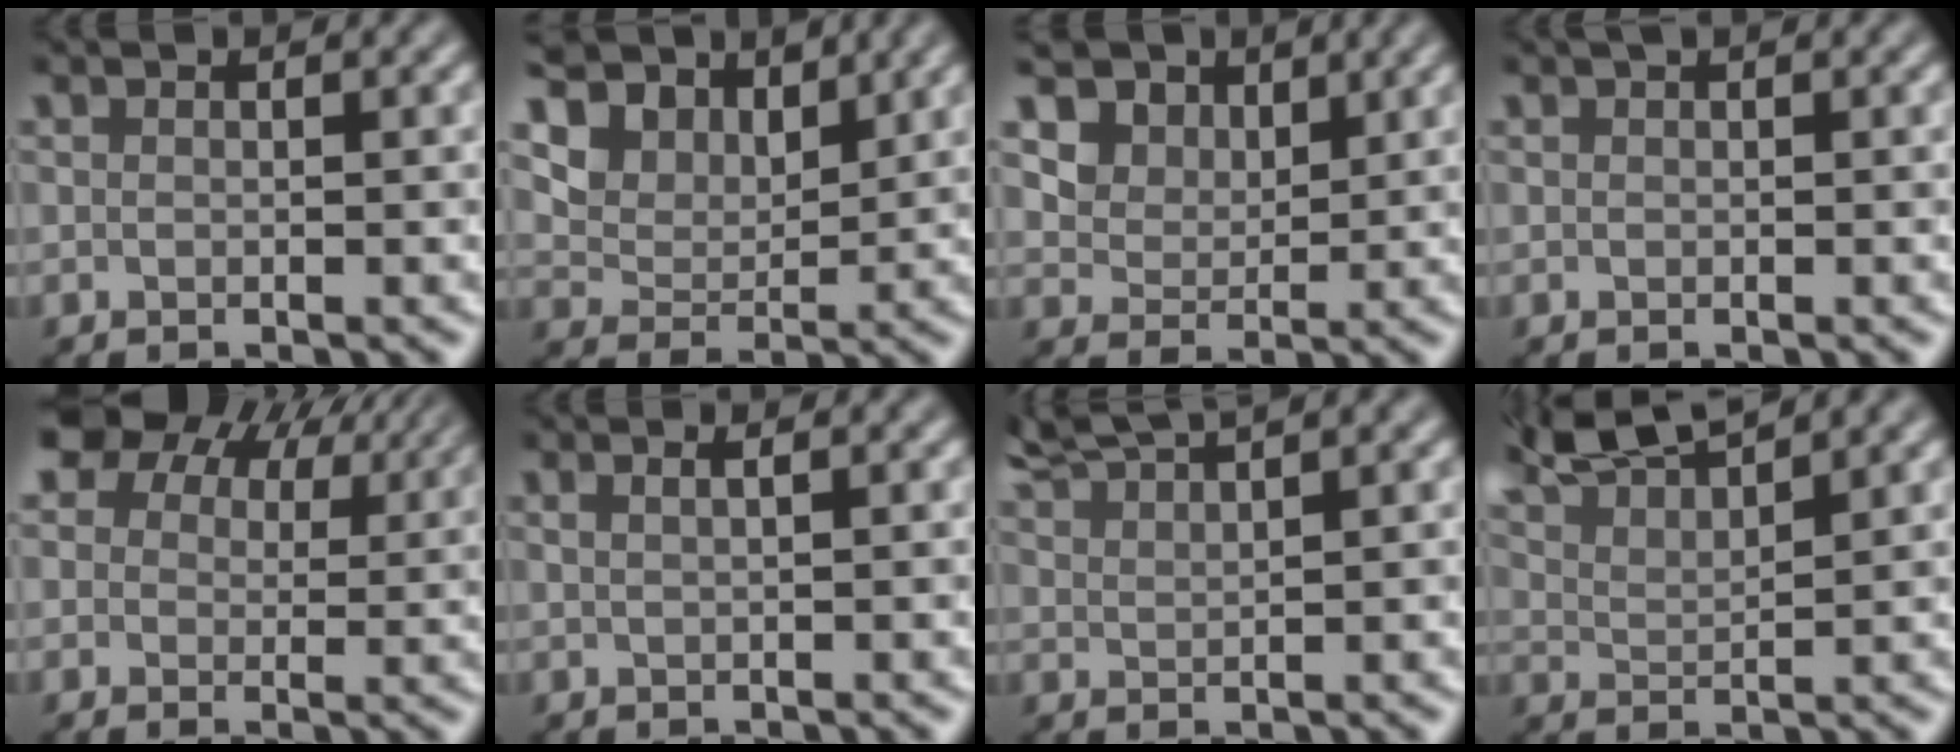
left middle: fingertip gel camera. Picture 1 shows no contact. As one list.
[{"total": 8.5, "force": [6.2, 4.8, 3.4], "torque": [-0.095, -0.005, 0.117]}, {"total": 7.1, "force": [4.7, 4.6, 2.7], "torque": [-0.075, -0.002, 0.083]}, {"total": 0.0}, {"total": 9.5, "force": [6.1, 5.8, 4.3], "torque": [-0.078, 0.027, 0.078]}, {"total": 2.0, "force": [0.9, 0.9, 1.5], "torque": [-0.006, -0.001, -0.004]}, {"total": 4.9, "force": [4.4, 0.6, 2.2], "torque": [-0.036, 0.018, 0.073]}, {"total": 6.3, "force": [5.5, 1.2, 2.7], "torque": [-0.050, 0.018, 0.091]}]